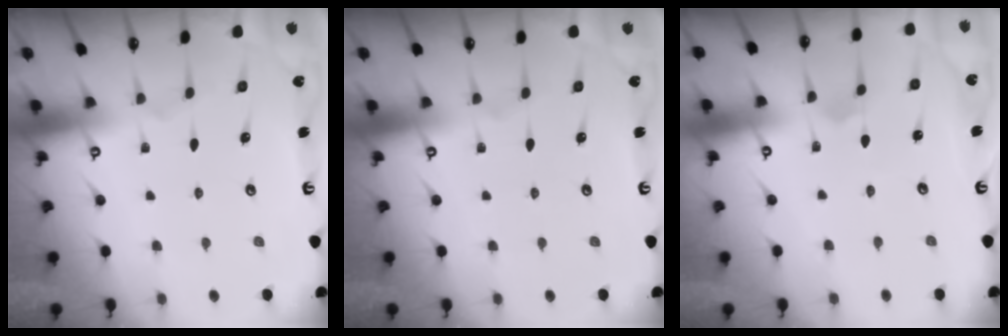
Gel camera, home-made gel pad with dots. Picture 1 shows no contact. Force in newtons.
{"total": 0.0}
{"total": 1.5, "press": 1.5, "slide": 0.1}